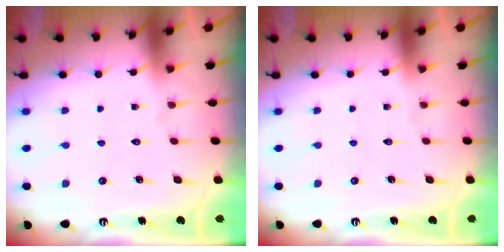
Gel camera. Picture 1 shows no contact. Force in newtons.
{"total": 0.0}